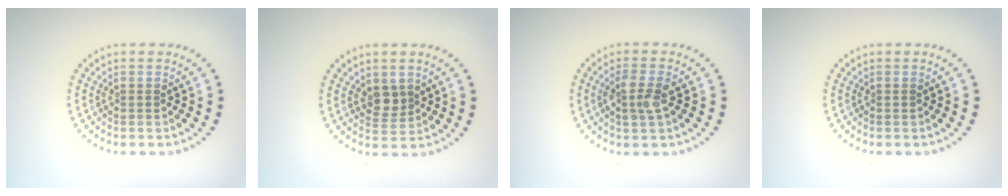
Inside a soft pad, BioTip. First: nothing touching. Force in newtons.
{"total": 2.0, "press": 1.8, "slide": 0.9}
{"total": 2.5, "press": 2.5, "slide": 0.5}
{"total": 0.0}